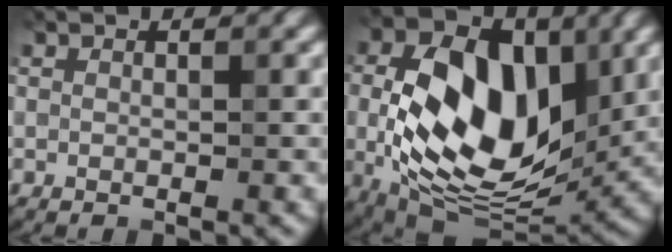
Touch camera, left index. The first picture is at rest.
{"total": 13.9, "force": [1.0, 8.3, 11.2], "torque": [-0.195, -0.005, 0.007]}